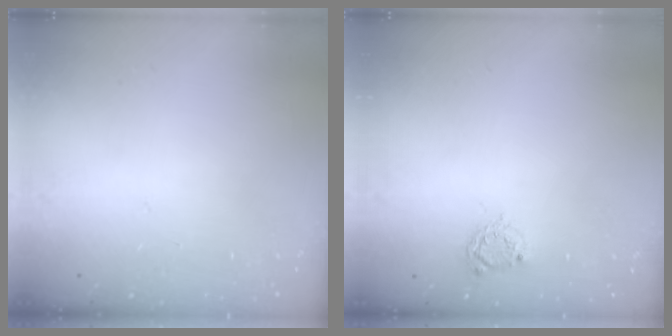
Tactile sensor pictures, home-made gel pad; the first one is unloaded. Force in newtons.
{"total": 4.0, "press": 4.0, "slide": 0.2}